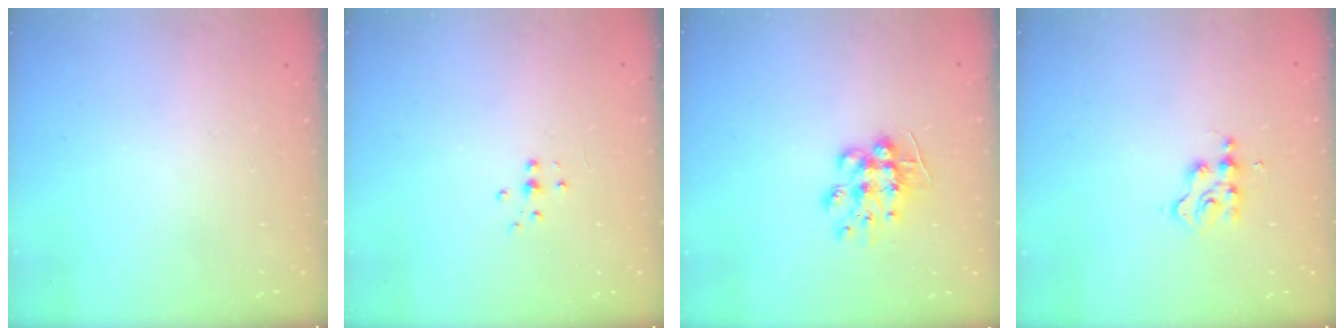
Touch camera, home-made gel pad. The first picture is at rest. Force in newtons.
{"total": 4.4, "press": 4.3, "slide": 0.7}
{"total": 9.4, "press": 9.4, "slide": 0.6}
{"total": 2.3, "press": 2.3, "slide": 0.3}